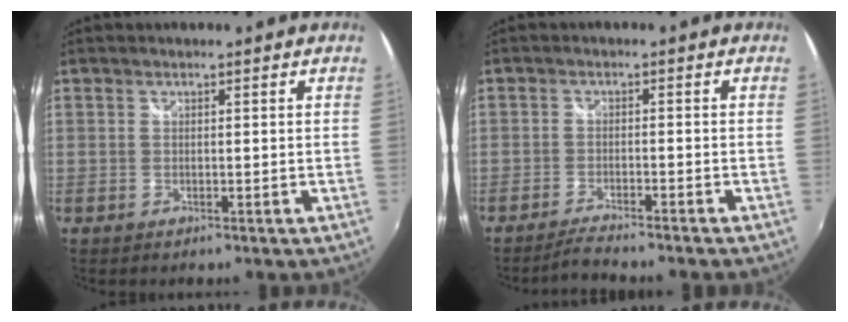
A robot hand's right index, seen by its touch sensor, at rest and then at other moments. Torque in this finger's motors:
{"motor_torque": [0.22, -0.15, 0.04, 0.00]}